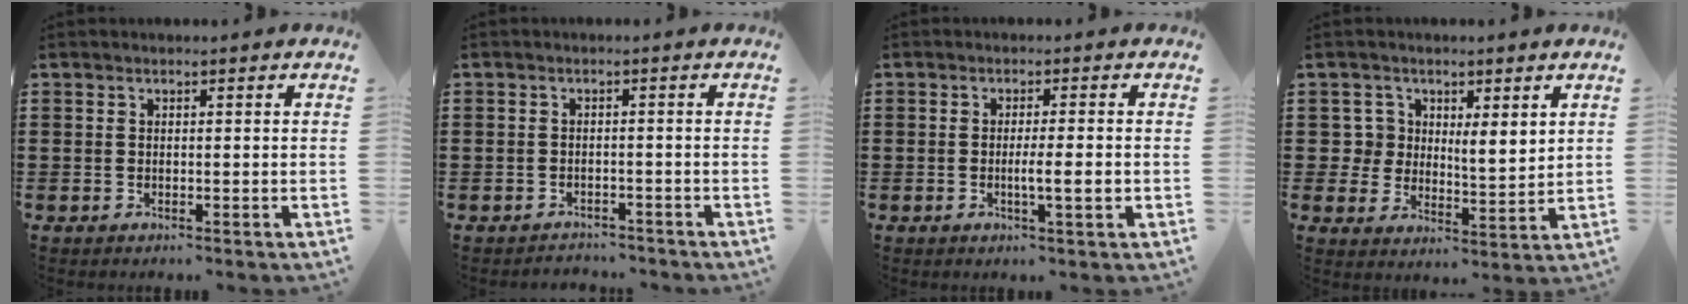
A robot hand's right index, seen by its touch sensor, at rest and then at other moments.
{"total": 1.9, "force": [-1.8, 0.4, -0.3], "torque": [-0.002, 0.004, -0.043]}
{"total": 3.5, "force": [-0.7, 0.2, 3.4], "torque": [-0.058, -0.003, -0.014]}
{"total": 5.0, "force": [2.6, 3.7, 2.0], "torque": [-0.058, 0.014, 0.049]}